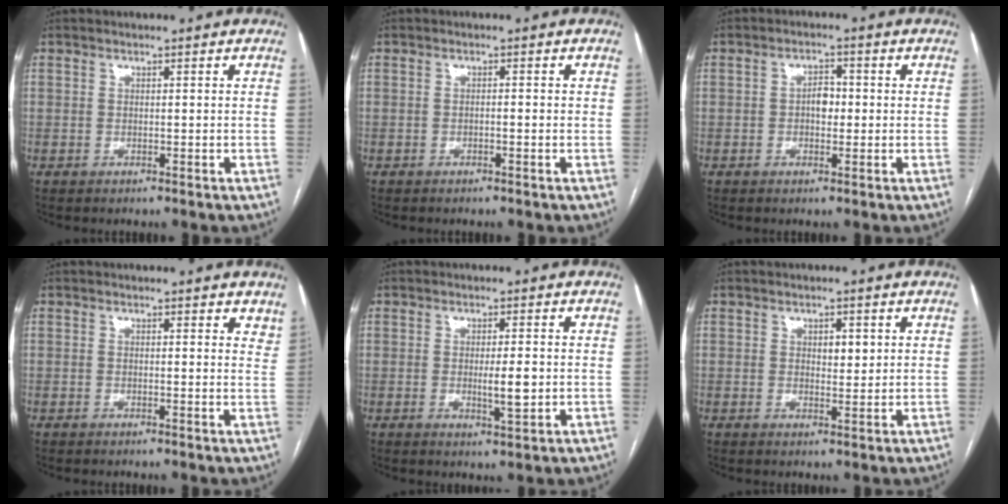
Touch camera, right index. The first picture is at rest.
{"total": 0.9, "force": [-0.3, 0.1, 0.8], "torque": [-0.013, 0.002, -0.004]}
{"total": 2.8, "force": [-0.2, 1.6, 2.4], "torque": [-0.036, 0.009, -0.004]}
{"total": 3.3, "force": [2.7, 1.1, 1.5], "torque": [-0.012, -0.005, 0.016]}
{"total": 3.8, "force": [-0.3, 0.6, 3.8], "torque": [-0.064, -0.005, -0.002]}
{"total": 2.4, "force": [0.8, 1.1, 2.0], "torque": [-0.026, -0.004, 0.012]}